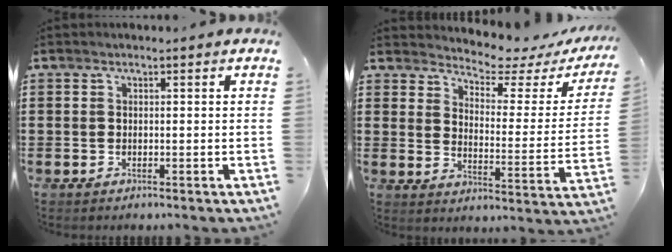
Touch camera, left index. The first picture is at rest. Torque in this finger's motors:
{"motor_torque": [2.14, 0.00, 0.30, 0.03]}